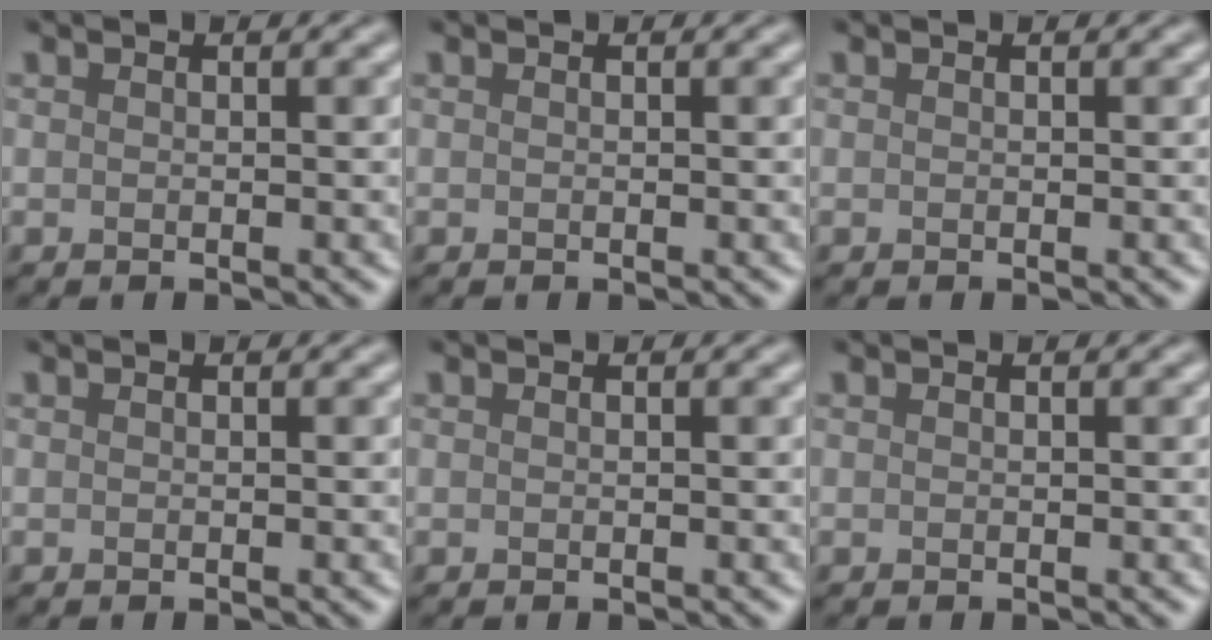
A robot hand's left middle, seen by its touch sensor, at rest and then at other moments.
{"total": 0.0}
{"total": 0.0}
{"total": 0.0}
{"total": 0.0}
{"total": 0.0}